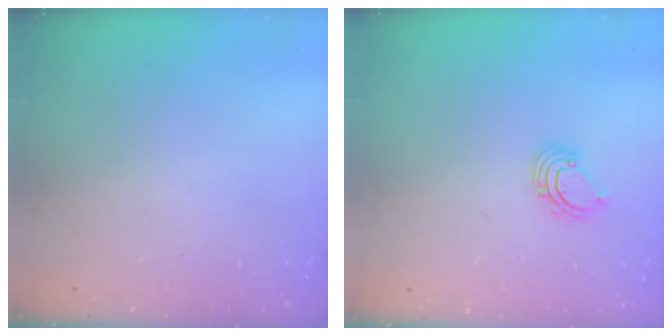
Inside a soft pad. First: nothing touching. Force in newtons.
{"total": 2.6, "press": 2.6, "slide": 0.2}